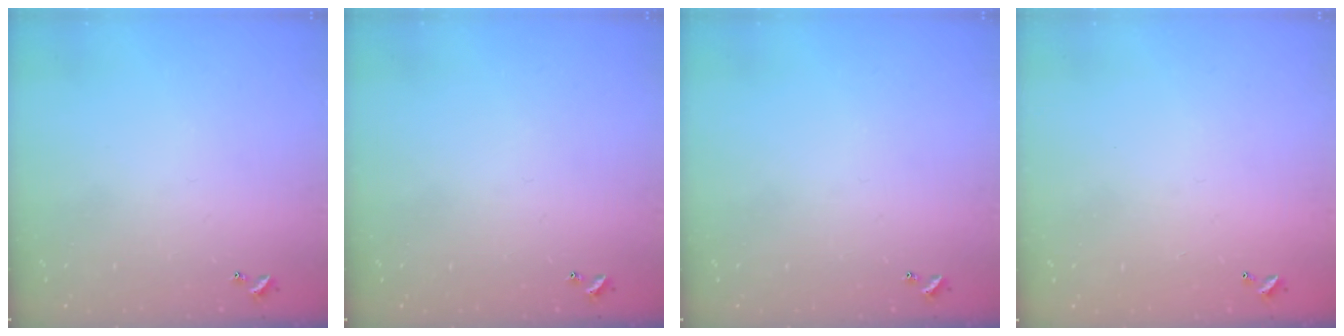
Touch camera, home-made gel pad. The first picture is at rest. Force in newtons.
{"total": 0.0}
{"total": 0.0}
{"total": 2.9, "press": 2.9, "slide": 0.1}